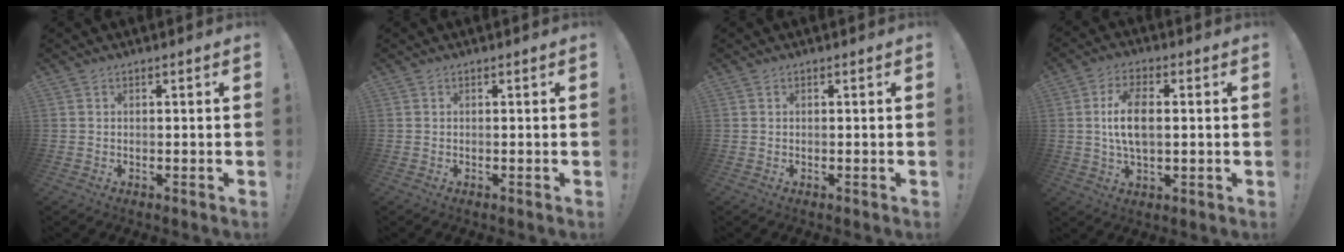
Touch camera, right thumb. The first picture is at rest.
{"total": 0.0}
{"total": 0.0}
{"total": 9.9, "force": [0.8, 5.3, 8.3], "torque": [-0.155, 0.002, 0.014]}